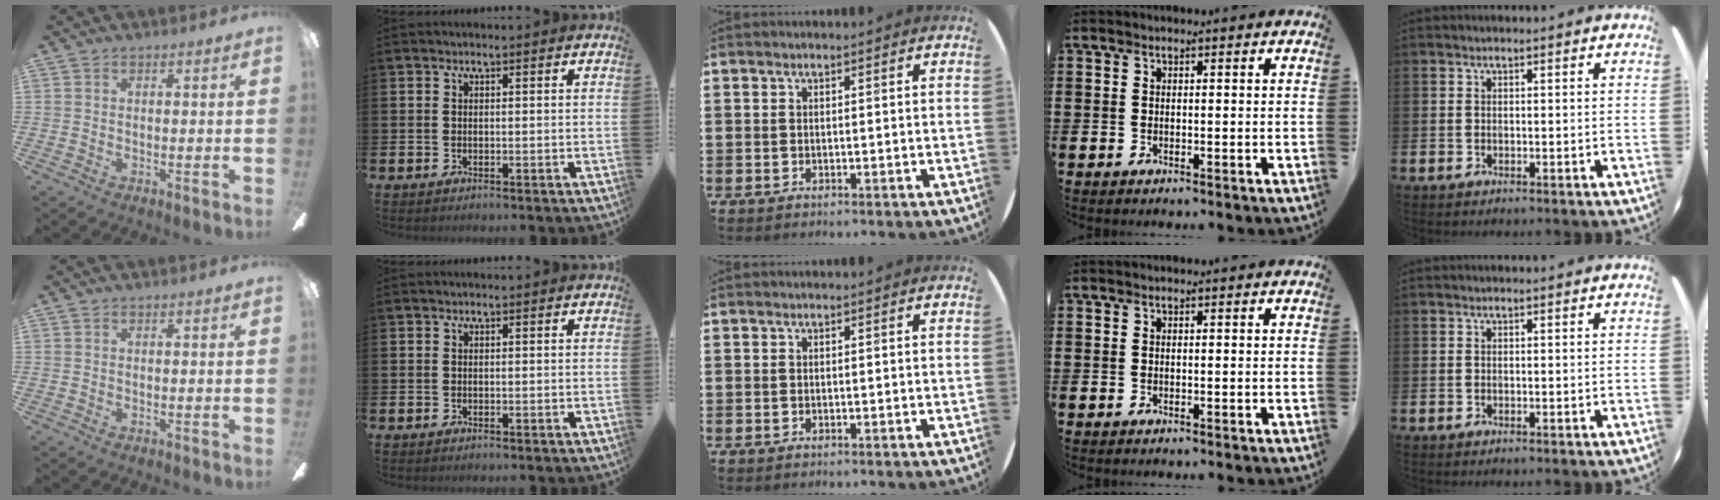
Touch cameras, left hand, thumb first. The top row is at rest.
{}